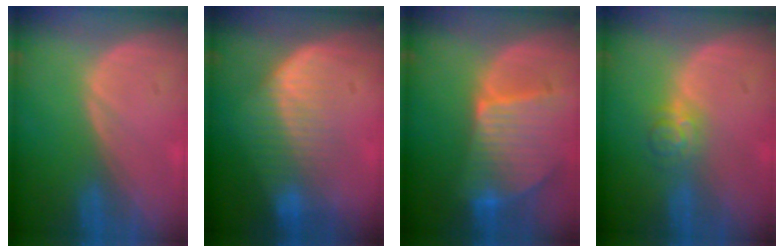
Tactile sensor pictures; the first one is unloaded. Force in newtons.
{"total": 7.2, "press": 6.7, "slide": 2.7}
{"total": 9.4, "press": 8.2, "slide": 4.6}
{"total": 3.5, "press": 3.5, "slide": 0.2}